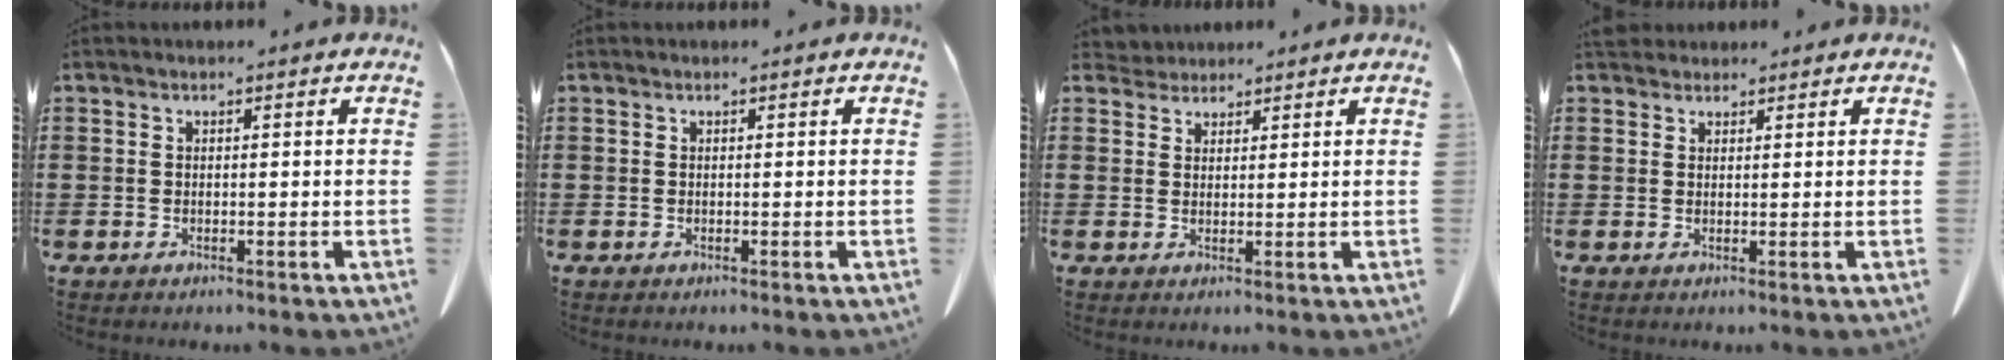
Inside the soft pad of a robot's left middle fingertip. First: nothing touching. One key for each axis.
{"total": 0.0}
{"total": 2.3, "fx": 2.2, "fy": 0.7, "fz": -0.1, "tx": -0.007, "ty": -0.001, "tz": 0.044}
{"total": 2.3, "fx": 2.1, "fy": 1.0, "fz": 0.5, "tx": -0.016, "ty": 0.002, "tz": 0.042}